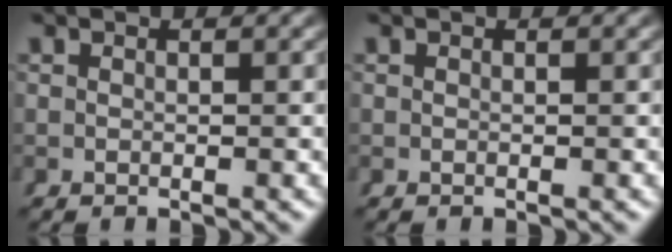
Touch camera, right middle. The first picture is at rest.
{"total": 0.0}